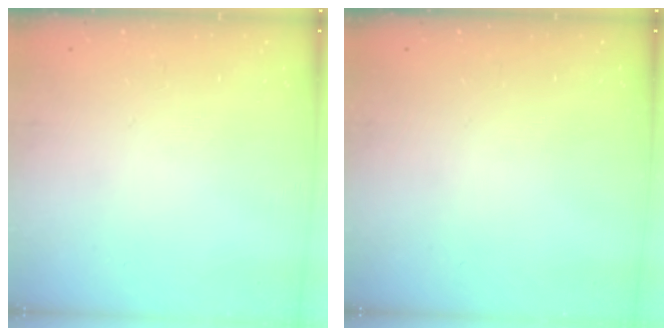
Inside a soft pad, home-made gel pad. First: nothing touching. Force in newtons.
{"total": 0.0}